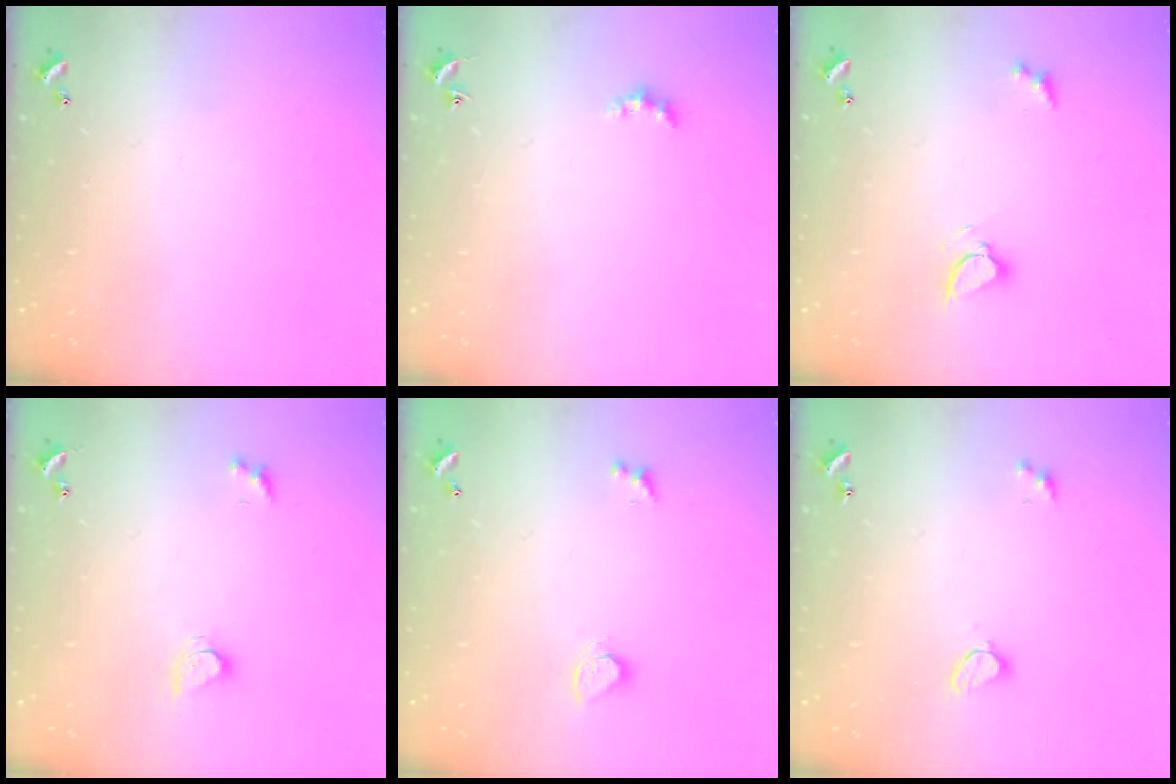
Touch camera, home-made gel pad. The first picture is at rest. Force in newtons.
{"total": 2.2, "press": 2.1, "slide": 0.5}
{"total": 3.6, "press": 3.6, "slide": 0.2}
{"total": 2.6, "press": 2.5, "slide": 0.3}
{"total": 0.8, "press": 0.7, "slide": 0.5}
{"total": 1.9, "press": 1.9, "slide": 0.3}